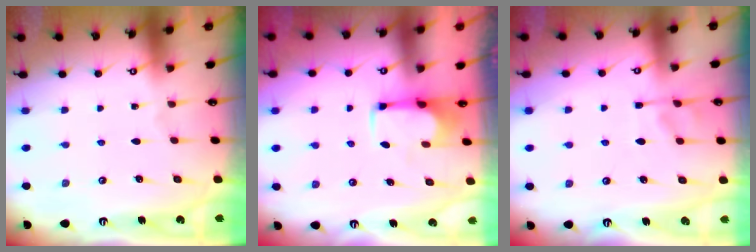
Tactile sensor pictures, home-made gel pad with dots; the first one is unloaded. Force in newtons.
{"total": 2.6, "press": 2.4, "slide": 1.1}
{"total": 2.0, "press": 1.5, "slide": 1.3}